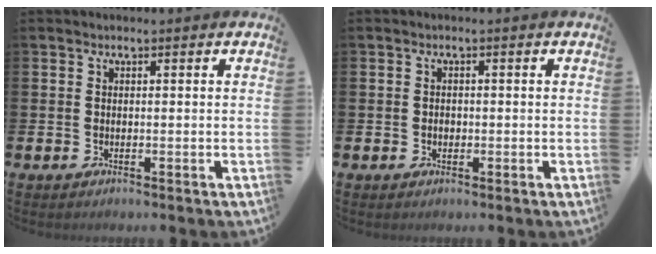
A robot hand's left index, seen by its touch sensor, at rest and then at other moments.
{"total": 0.9, "force": [-0.2, 0.8, 0.4], "torque": [-0.007, 0.004, -0.005]}